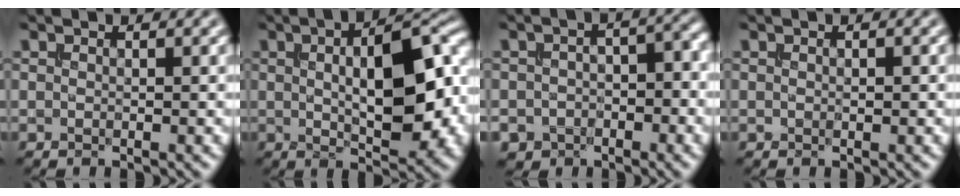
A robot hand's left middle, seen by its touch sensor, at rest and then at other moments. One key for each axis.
{"total": 10.6, "fx": 0.8, "fy": 3.8, "fz": 9.9, "tx": -0.131, "ty": 0.012, "tz": 0.015}
{"total": 5.0, "fx": -2.5, "fy": 3.4, "fz": 2.7, "tx": -0.030, "ty": -0.010, "tz": -0.034}
{"total": 0.5, "fx": -0.1, "fy": 0.2, "fz": 0.5, "tx": -0.008, "ty": 0.003, "tz": 0.001}